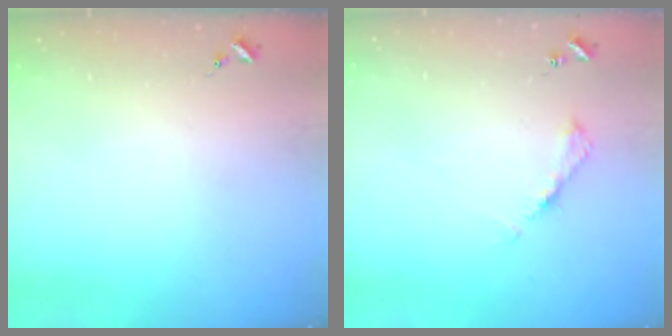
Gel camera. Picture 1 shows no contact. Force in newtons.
{"total": 5.3, "press": 5.3, "slide": 0.5}